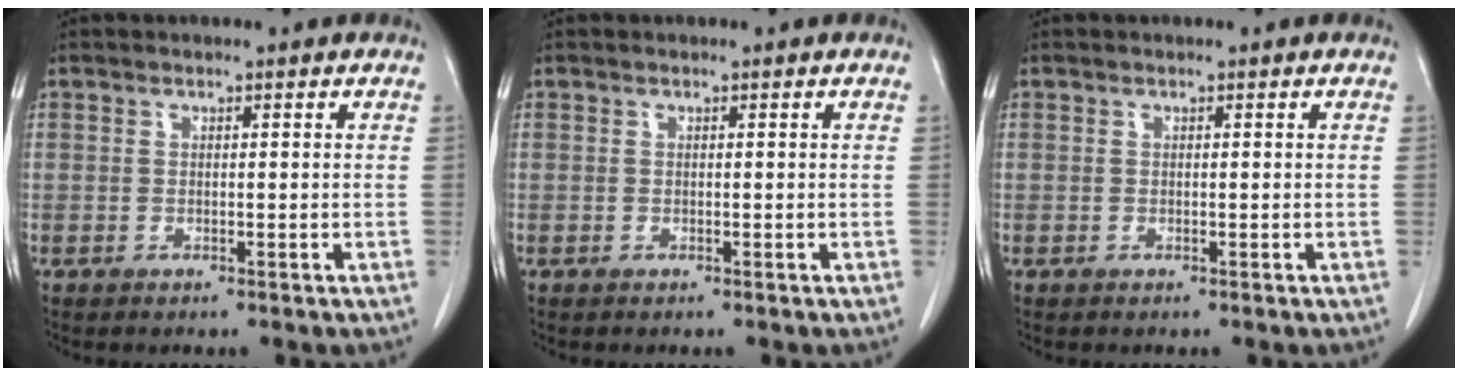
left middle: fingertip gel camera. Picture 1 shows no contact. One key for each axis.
{"total": 0.0}
{"total": 0.0}